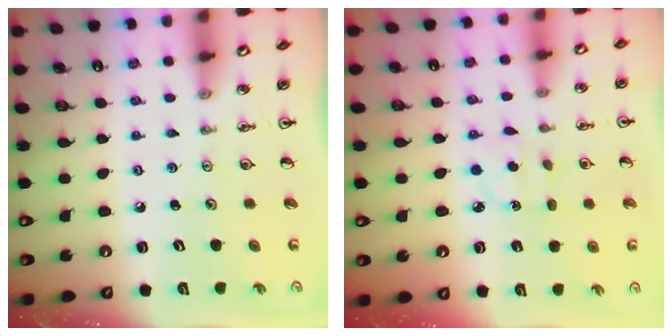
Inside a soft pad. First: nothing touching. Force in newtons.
{"total": 3.2, "press": 3.1, "slide": 0.8}